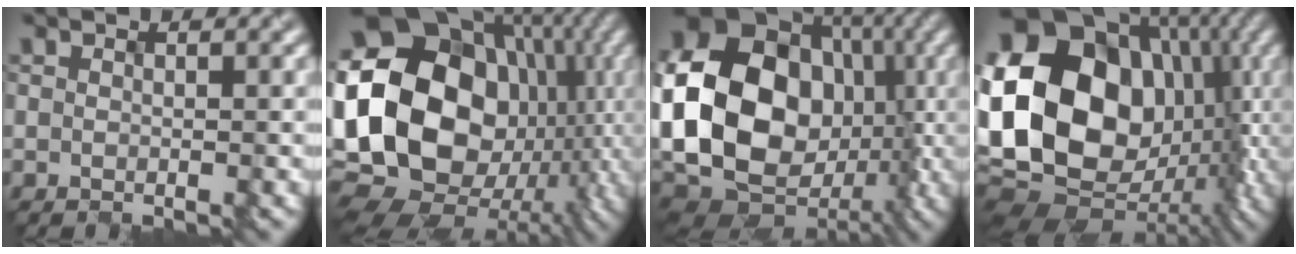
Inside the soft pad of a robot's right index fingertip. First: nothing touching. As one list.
[{"total": 20.6, "force": [-0.1, 16.1, 12.9], "torque": [-0.264, 0.013, 0.015]}, {"total": 19.9, "force": [-1.0, 15.7, 12.2], "torque": [-0.243, 0.004, -0.031]}, {"total": 18.9, "force": [0.7, 14.9, 11.6], "torque": [-0.221, 0.022, 0.019]}]